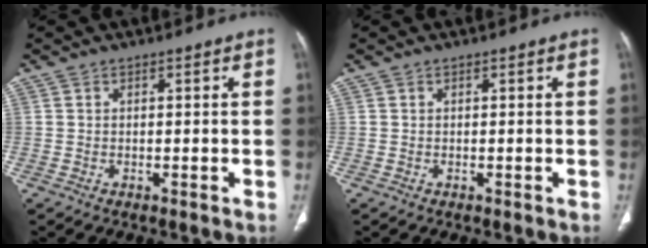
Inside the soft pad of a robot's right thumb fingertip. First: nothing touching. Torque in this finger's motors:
{"motor_torque": [-0.01, -0.19, 0.30, 0.19, -0.02]}